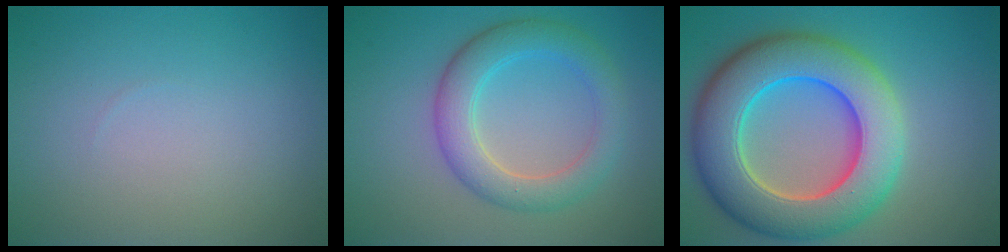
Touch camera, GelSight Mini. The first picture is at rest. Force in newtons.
{"total": 4.9, "press": 4.9, "slide": 0.5}
{"total": 11.4, "press": 11.4, "slide": 0.6}